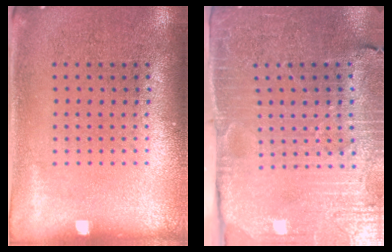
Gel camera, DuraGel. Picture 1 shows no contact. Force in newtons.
{"total": 3.6, "press": 3.6, "slide": 0.6}